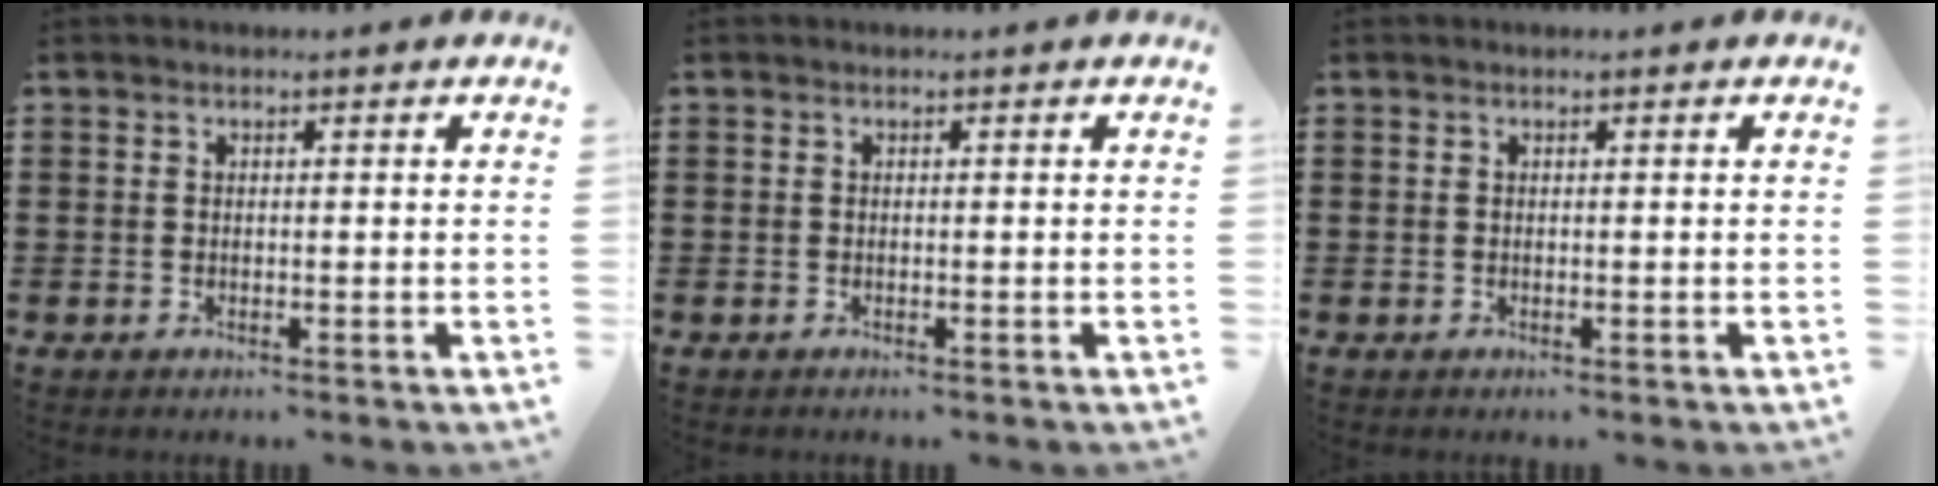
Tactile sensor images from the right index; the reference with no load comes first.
{"total": 0.0}
{"total": 0.0}